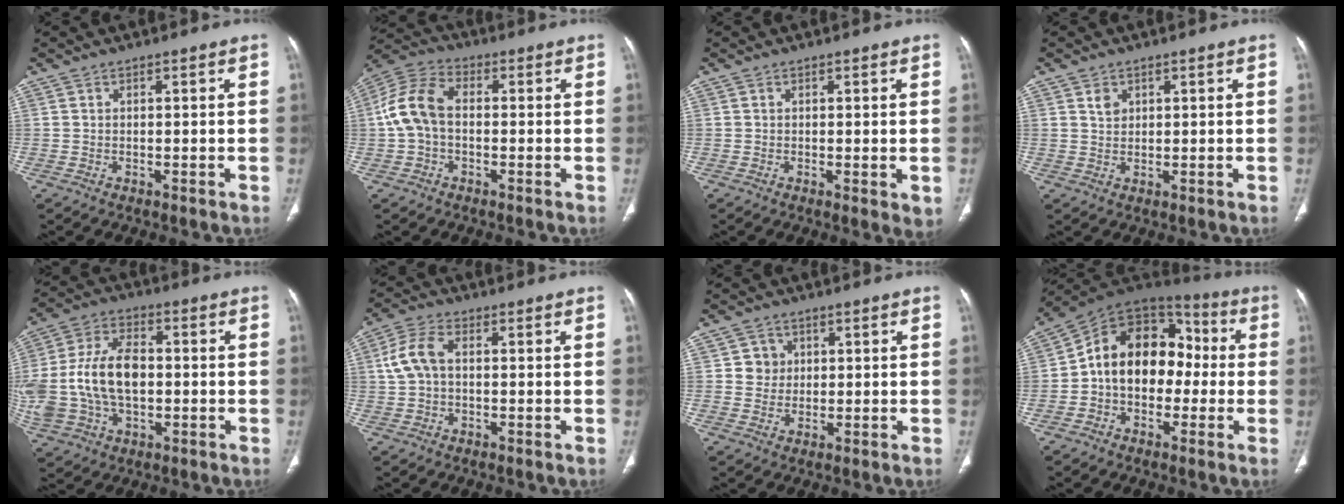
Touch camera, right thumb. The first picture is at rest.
{"total": 9.6, "force": [-0.3, 6.3, 7.3], "torque": [-0.150, 0.030, -0.016]}
{"total": 2.8, "force": [-0.4, 0.8, 2.6], "torque": [-0.034, -0.011, -0.006]}
{"total": 2.1, "force": [1.0, 1.7, 0.9], "torque": [-0.009, -0.006, 0.020]}
{"total": 17.4, "force": [-0.9, 11.1, 13.4], "torque": [-0.282, 0.025, -0.011]}
{"total": 6.5, "force": [0.5, 4.0, 5.1], "torque": [-0.112, 0.021, 0.006]}
{"total": 3.6, "force": [0.8, 3.5, 0.6], "torque": [0.014, 0.001, 0.010]}
{"total": 16.2, "force": [-1.0, 11.7, 11.1], "torque": [-0.137, 0.054, -0.032]}